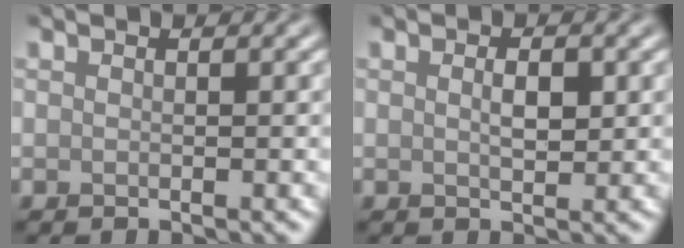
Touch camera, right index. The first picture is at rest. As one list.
[{"total": 1.7, "force": [0.3, 0.8, 1.5], "torque": [-0.029, 0.000, 0.007]}]